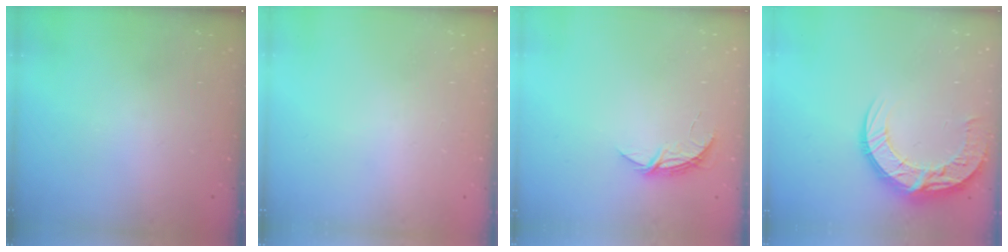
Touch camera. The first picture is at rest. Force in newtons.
{"total": 0.0}
{"total": 5.0, "press": 5.0, "slide": 0.4}
{"total": 13.2, "press": 13.2, "slide": 1.2}